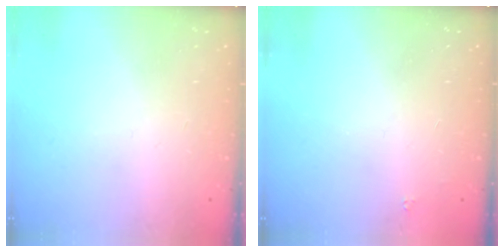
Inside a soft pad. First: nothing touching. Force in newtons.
{"total": 1.6, "press": 1.5, "slide": 0.2}